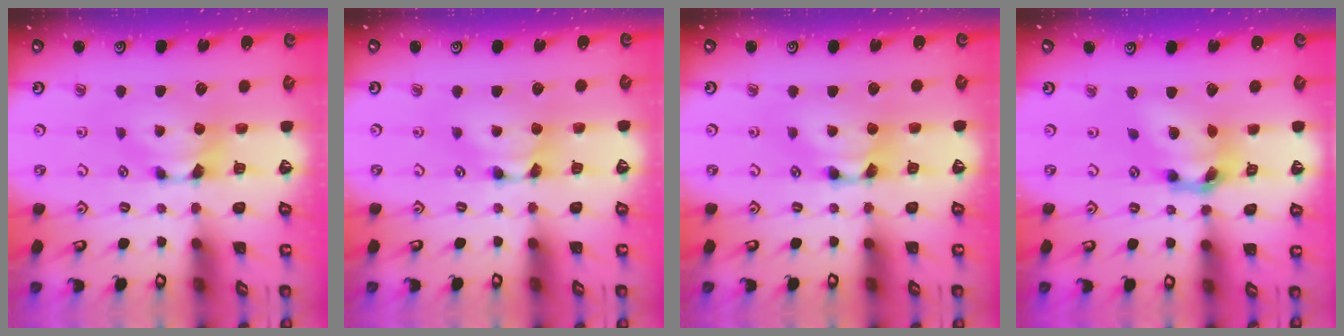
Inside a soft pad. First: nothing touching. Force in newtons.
{"total": 1.7, "press": 1.7, "slide": 0.1}
{"total": 2.2, "press": 2.2, "slide": 0.1}
{"total": 8.0, "press": 7.6, "slide": 2.6}